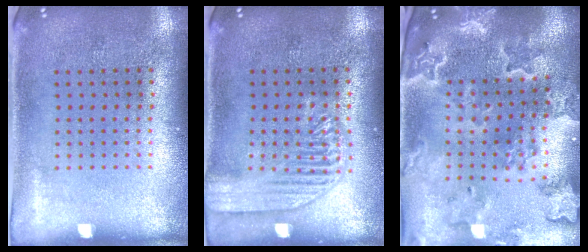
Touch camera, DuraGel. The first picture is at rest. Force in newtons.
{"total": 1.8, "press": 1.8, "slide": 0.3}
{"total": 2.9, "press": 2.7, "slide": 1.0}